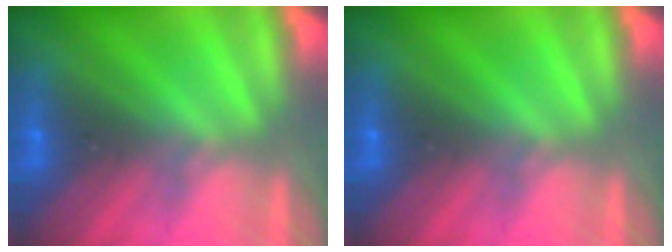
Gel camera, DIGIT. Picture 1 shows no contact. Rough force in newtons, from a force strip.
{"total": 0.0}